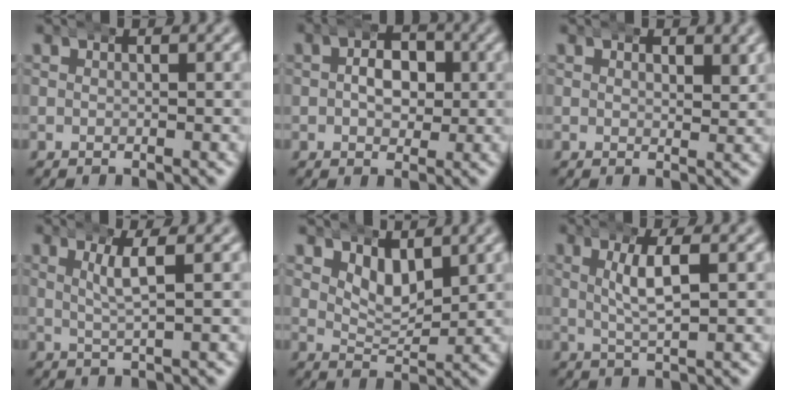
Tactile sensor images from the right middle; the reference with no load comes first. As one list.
[{"total": 3.8, "force": [0.1, 2.5, 2.8], "torque": [-0.029, 0.001, -0.002]}, {"total": 1.2, "force": [0.8, 0.6, 0.7], "torque": [-0.012, -0.006, 0.014]}, {"total": 2.3, "force": [0.9, -0.4, 2.0], "torque": [-0.038, 0.000, 0.020]}, {"total": 3.2, "force": [2.2, 1.4, 1.9], "torque": [-0.033, -0.016, 0.043]}, {"total": 3.0, "force": [0.7, 0.2, 2.9], "torque": [-0.055, 0.001, 0.016]}]